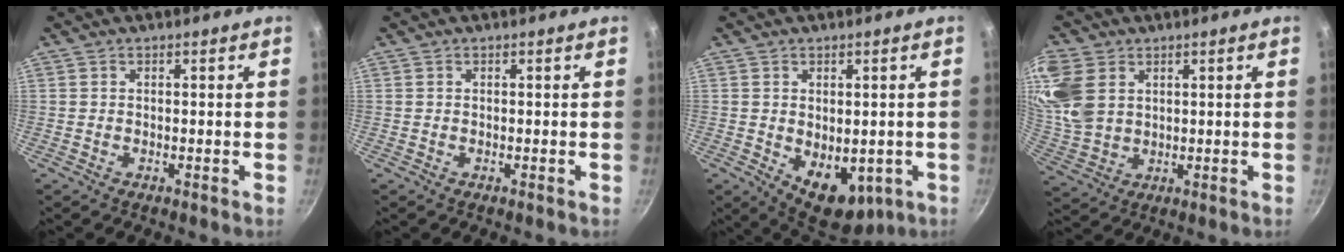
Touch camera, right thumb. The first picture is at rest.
{"total": 0.0}
{"total": 10.7, "force": [-1.9, 6.9, 7.9], "torque": [-0.078, -0.016, -0.006]}
{"total": 11.9, "force": [3.8, 8.6, 7.3], "torque": [-0.149, -0.014, 0.082]}